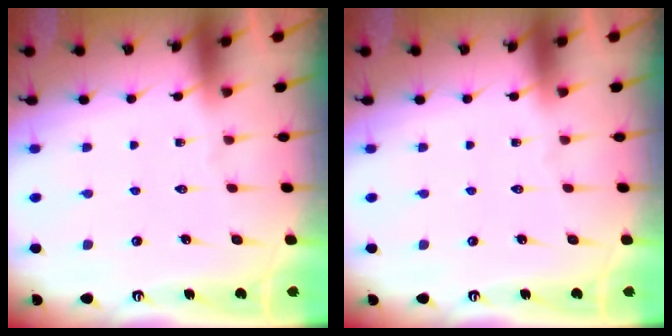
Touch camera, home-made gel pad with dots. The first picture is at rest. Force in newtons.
{"total": 0.0}